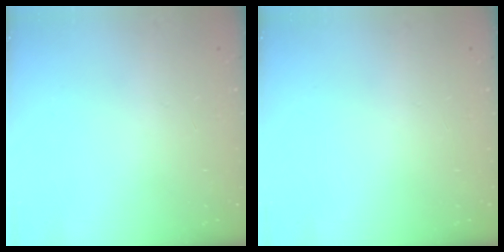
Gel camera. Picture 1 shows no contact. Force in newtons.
{"total": 0.0}